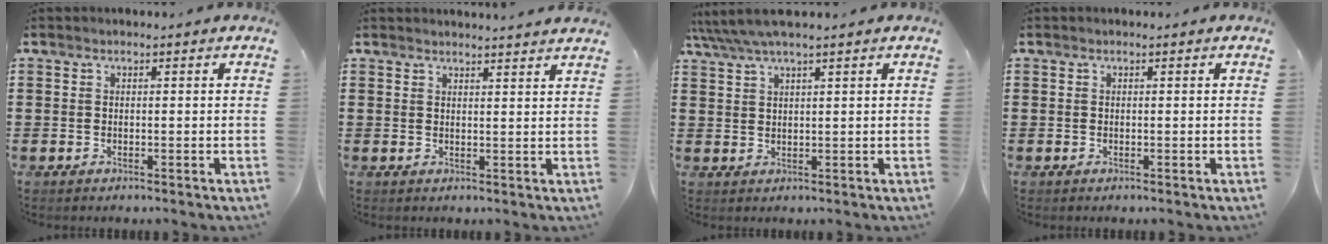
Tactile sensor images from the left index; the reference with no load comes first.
{"total": 2.1, "force": [2.1, -0.4, 0.1], "torque": [-0.007, -0.005, 0.040]}
{"total": 3.1, "force": [2.4, 0.2, 1.9], "torque": [-0.044, 0.001, 0.043]}
{"total": 0.0}